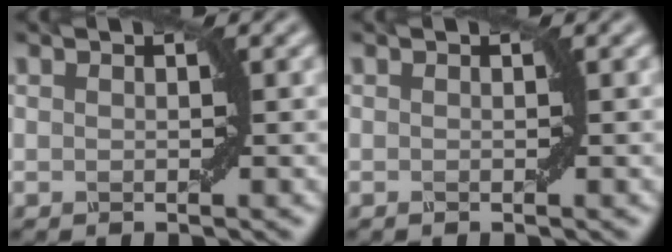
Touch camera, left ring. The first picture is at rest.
{"total": 0.0}